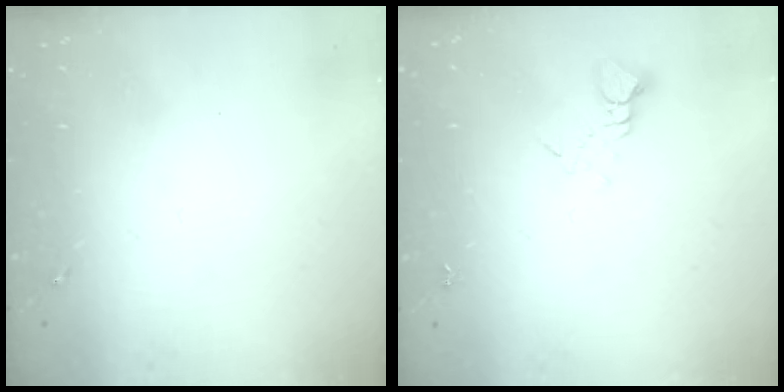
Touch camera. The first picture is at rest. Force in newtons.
{"total": 3.9, "press": 3.9, "slide": 0.3}